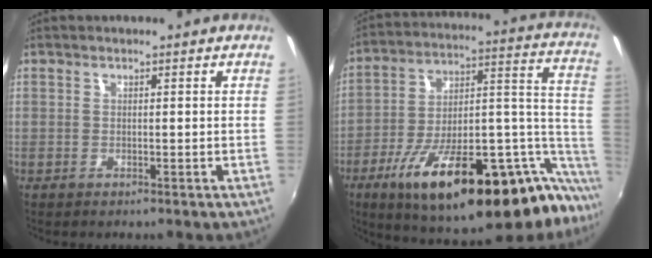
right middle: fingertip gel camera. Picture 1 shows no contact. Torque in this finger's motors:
{"motor_torque": [2.14, 0.00, 0.86, 0.21]}